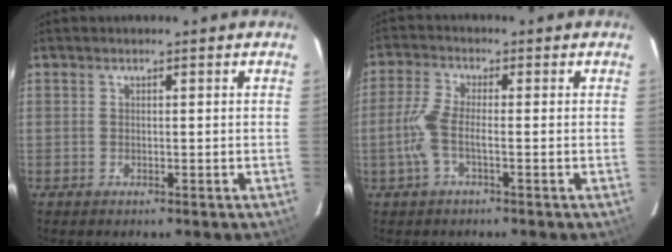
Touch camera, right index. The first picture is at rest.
{"total": 5.5, "force": [-1.5, 1.1, 5.1], "torque": [-0.122, 0.002, -0.030]}